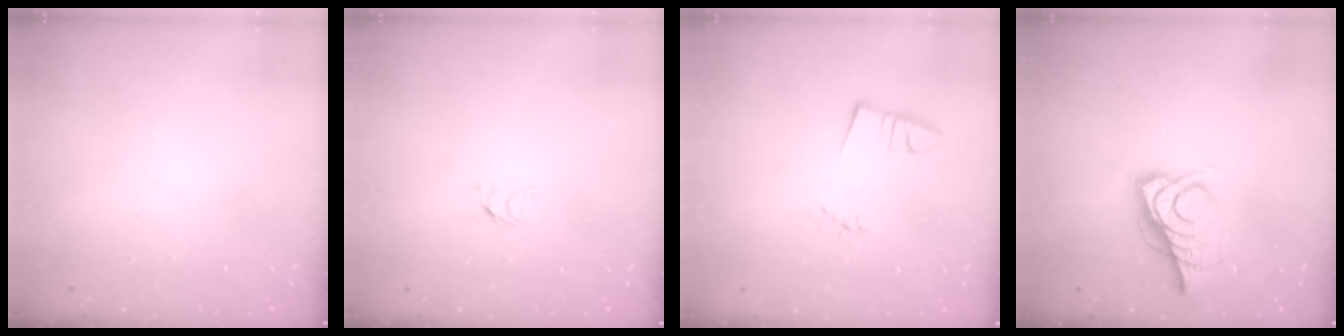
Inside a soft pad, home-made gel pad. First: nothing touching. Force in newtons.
{"total": 2.8, "press": 2.8, "slide": 0.3}
{"total": 2.8, "press": 1.4, "slide": 2.4}
{"total": 9.0, "press": 8.6, "slide": 2.8}